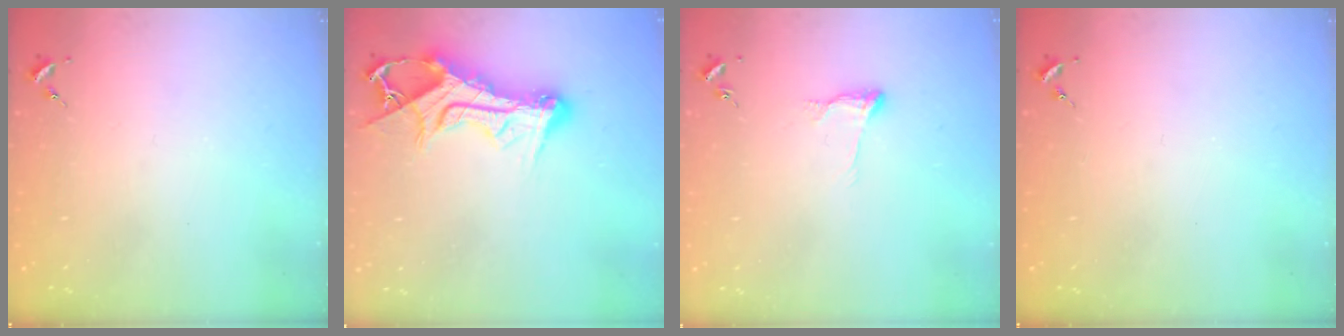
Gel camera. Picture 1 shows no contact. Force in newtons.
{"total": 14.7, "press": 14.6, "slide": 1.7}
{"total": 7.7, "press": 7.6, "slide": 0.9}
{"total": 0.0}